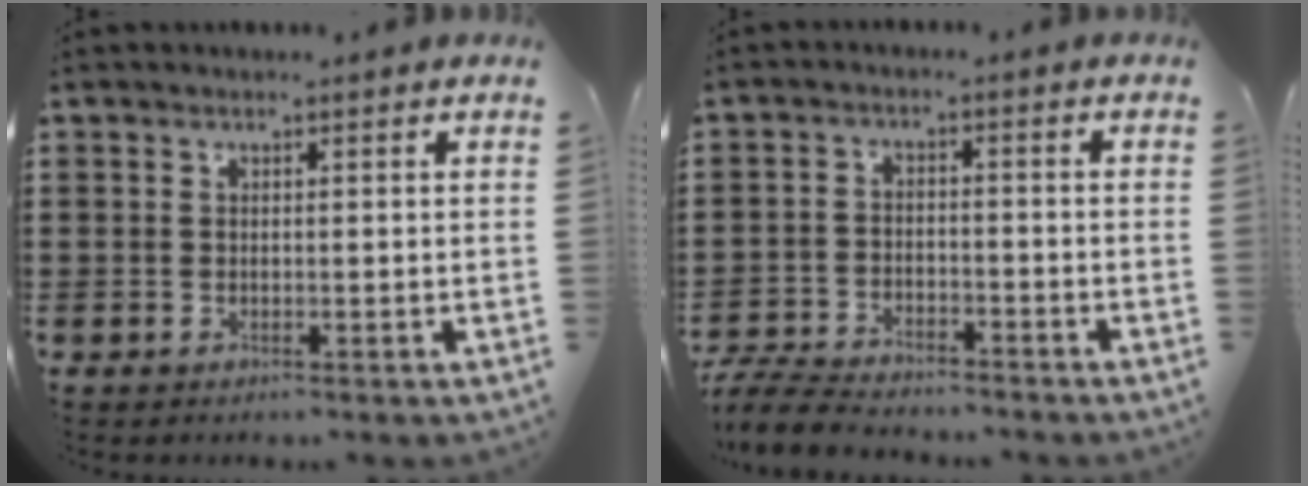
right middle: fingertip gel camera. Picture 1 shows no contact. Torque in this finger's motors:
{"motor_torque": [1.76, -0.38, 0.32, 0.10]}